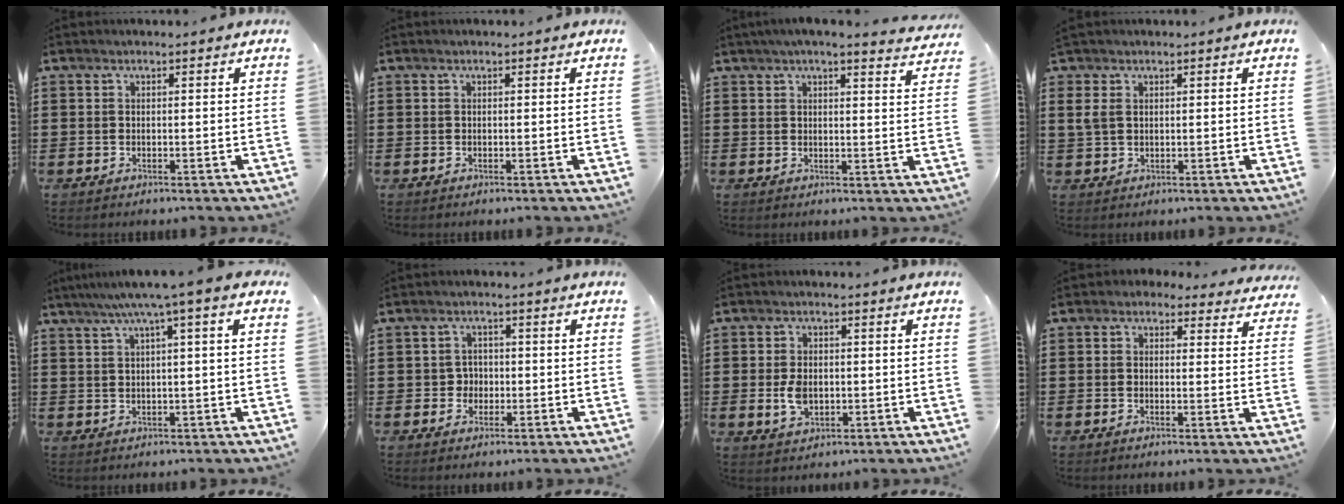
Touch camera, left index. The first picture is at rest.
{"total": 0.0}
{"total": 3.4, "force": [3.2, -0.2, 1.3], "torque": [-0.036, -0.007, 0.057]}
{"total": 2.2, "force": [0.9, 1.3, 1.6], "torque": [-0.051, 0.000, 0.011]}
{"total": 4.7, "force": [1.9, -0.5, 4.3], "torque": [-0.086, -0.002, 0.027]}
{"total": 2.5, "force": [-0.5, 2.3, 0.8], "torque": [-0.024, 0.004, -0.015]}
{"total": 4.3, "force": [-0.4, 2.8, 3.2], "torque": [-0.077, 0.001, -0.011]}
{"total": 2.0, "force": [1.6, 1.1, 0.5], "torque": [-0.011, 0.000, 0.026]}